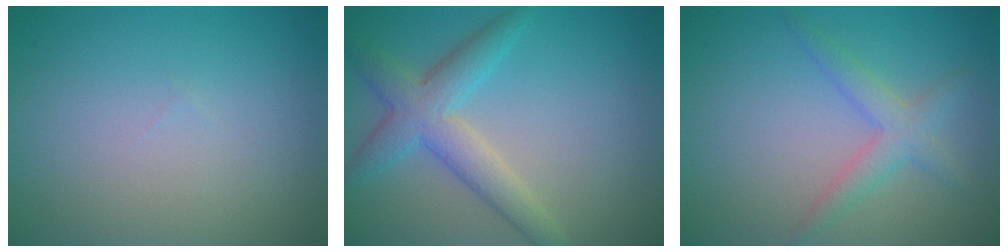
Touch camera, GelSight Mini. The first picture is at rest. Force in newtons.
{"total": 4.5, "press": 4.5, "slide": 0.2}
{"total": 2.6, "press": 2.6, "slide": 0.1}